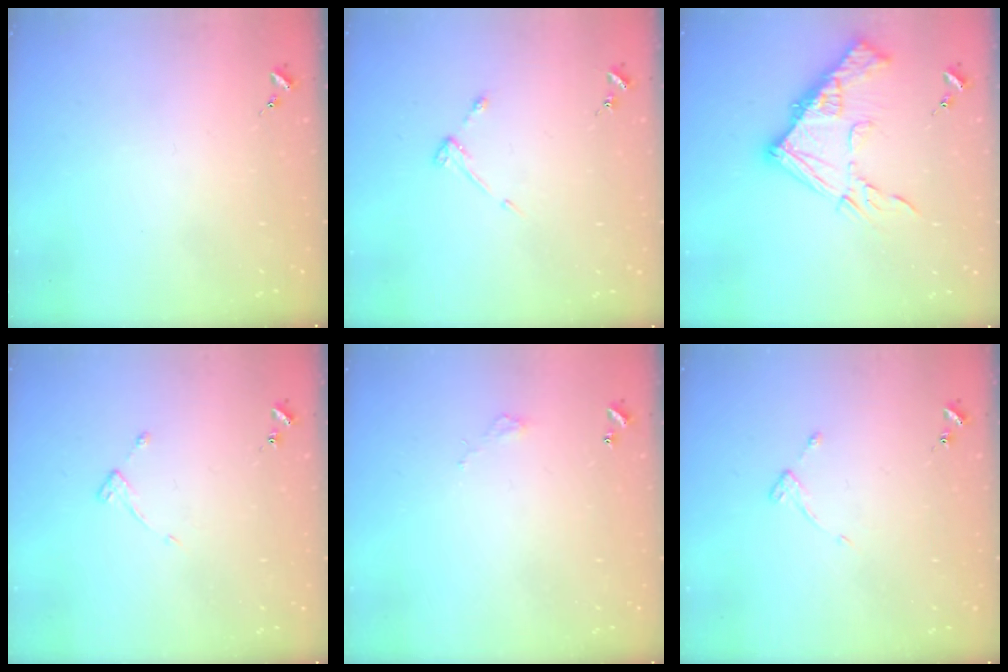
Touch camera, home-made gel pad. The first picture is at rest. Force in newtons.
{"total": 3.2, "press": 3.1, "slide": 0.5}
{"total": 16.7, "press": 16.6, "slide": 1.8}
{"total": 3.6, "press": 3.6, "slide": 0.5}
{"total": 2.8, "press": 2.8, "slide": 0.2}
{"total": 3.6, "press": 3.6, "slide": 0.6}